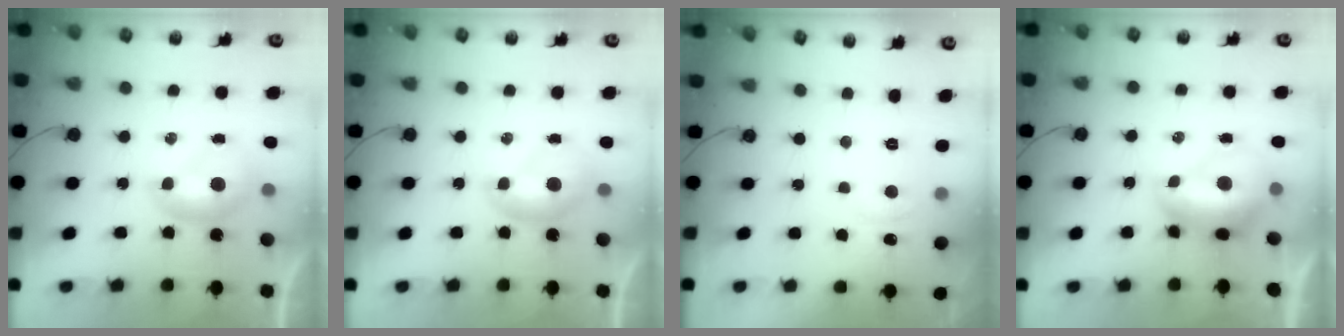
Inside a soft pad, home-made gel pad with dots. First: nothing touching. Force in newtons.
{"total": 0.0}
{"total": 1.1, "press": 0.5, "slide": 0.9}
{"total": 2.8, "press": 2.7, "slide": 0.7}